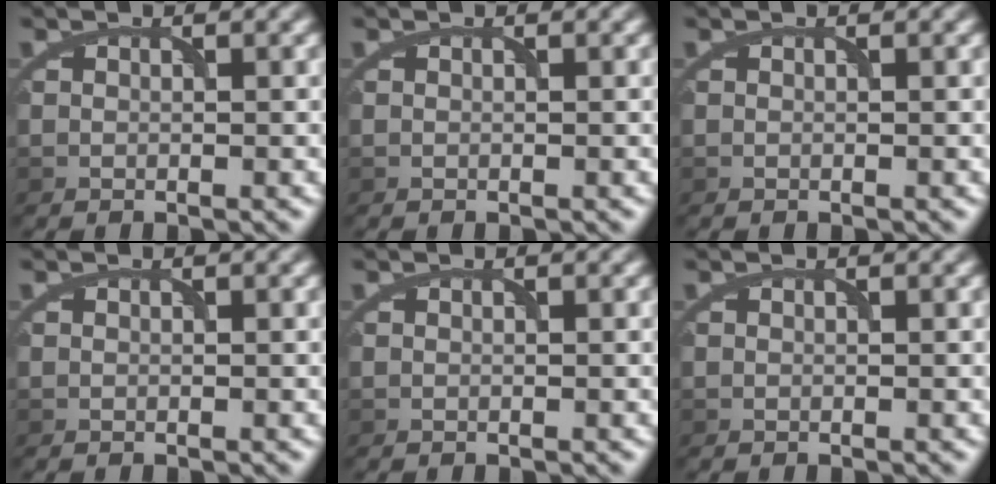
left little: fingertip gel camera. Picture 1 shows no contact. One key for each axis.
{"total": 0.0}
{"total": 0.0}
{"total": 0.0}
{"total": 0.0}
{"total": 0.0}